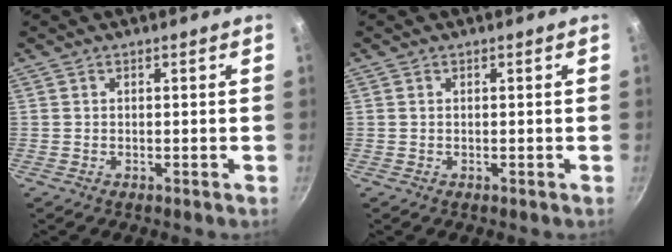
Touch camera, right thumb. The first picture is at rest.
{"total": 0.0}